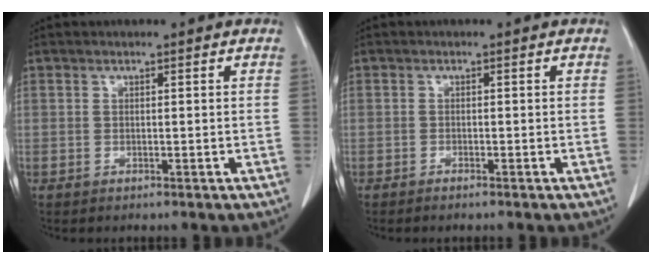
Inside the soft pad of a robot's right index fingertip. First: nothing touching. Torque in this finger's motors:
{"motor_torque": [0.09, -0.06, 0.07, 0.02]}